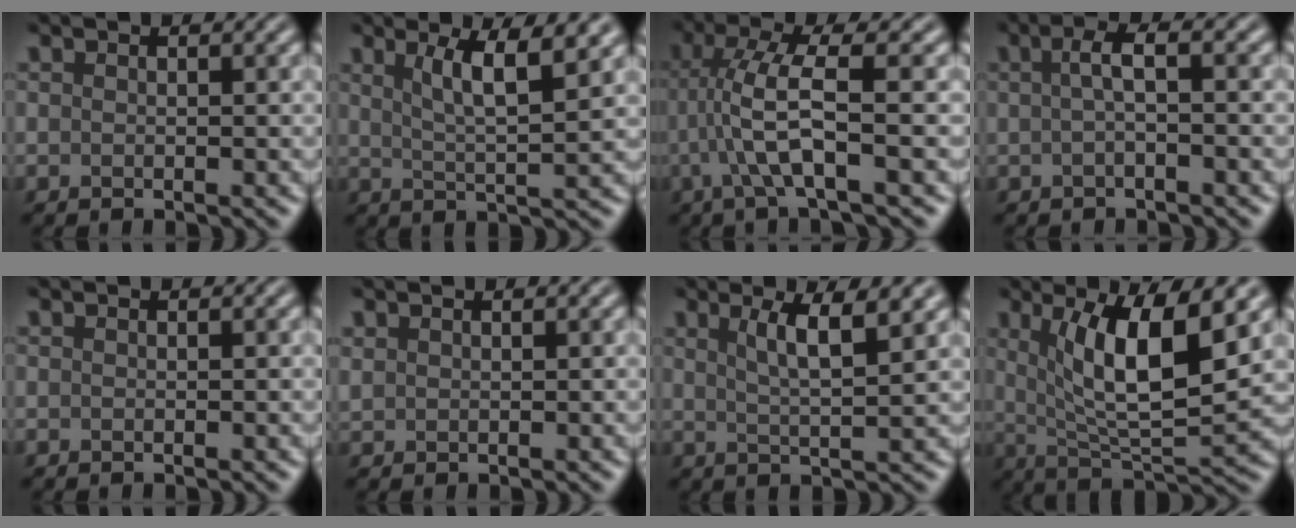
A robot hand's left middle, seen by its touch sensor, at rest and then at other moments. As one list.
[{"total": 4.6, "force": [2.4, 0.9, 3.9], "torque": [-0.063, -0.003, 0.040]}, {"total": 5.0, "force": [-0.6, 0.4, 4.9], "torque": [-0.108, 0.015, -0.013]}, {"total": 2.3, "force": [0.2, 0.5, 2.3], "torque": [-0.044, 0.008, 0.001]}, {"total": 0.0}, {"total": 0.9, "force": [0.8, 0.4, 0.2], "torque": [-0.008, 0.000, 0.019]}, {"total": 4.1, "force": [2.1, 0.9, 3.4], "torque": [-0.051, -0.001, 0.036]}, {"total": 8.6, "force": [2.7, 2.3, 7.8], "torque": [-0.132, -0.014, 0.052]}]